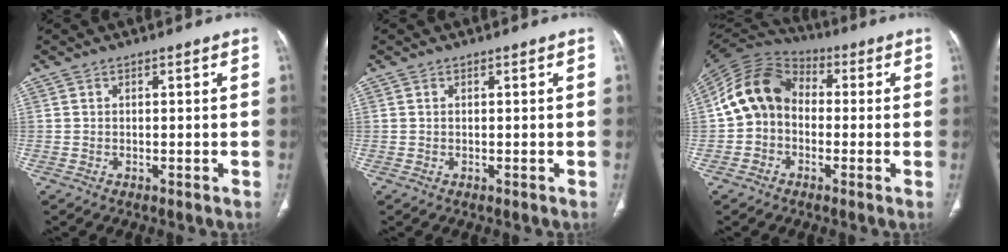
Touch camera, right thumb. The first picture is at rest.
{"total": 0.0}
{"total": 12.4, "force": [-0.4, 10.0, 7.4], "torque": [-0.131, 0.035, -0.026]}